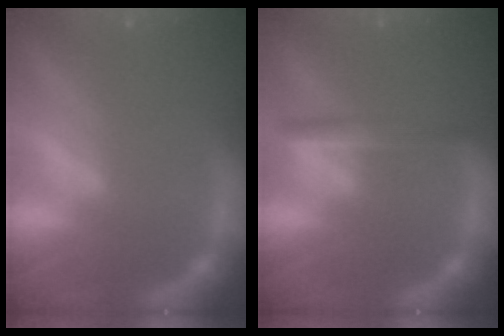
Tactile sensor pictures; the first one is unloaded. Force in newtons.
{"total": 2.4}